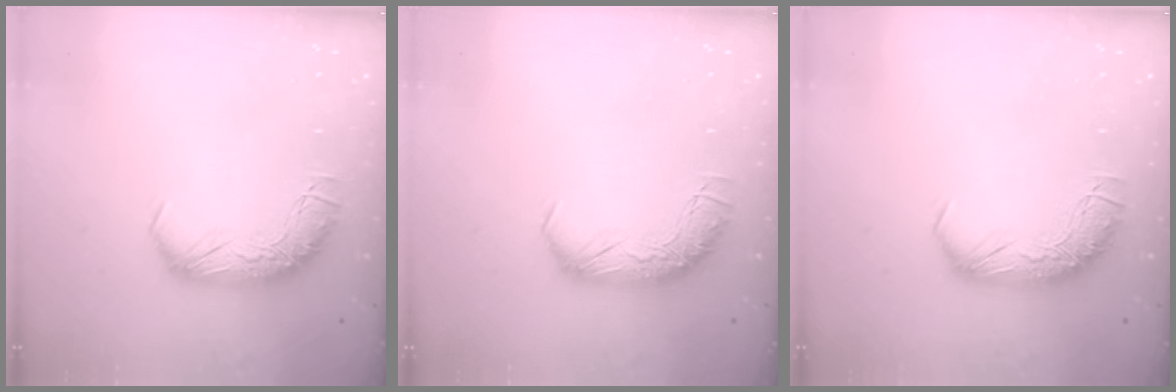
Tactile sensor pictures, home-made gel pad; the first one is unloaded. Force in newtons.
{"total": 0.0}
{"total": 0.0}